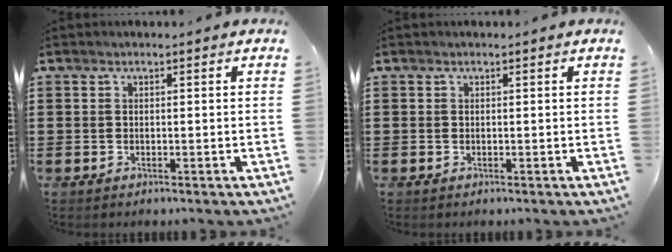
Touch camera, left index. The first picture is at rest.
{"total": 0.0}